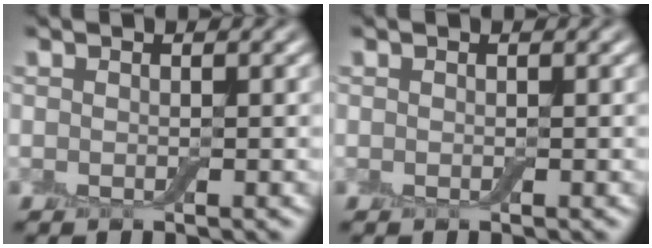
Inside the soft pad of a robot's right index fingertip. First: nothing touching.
{"total": 0.0}